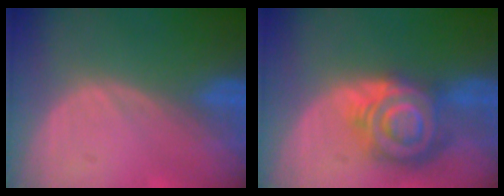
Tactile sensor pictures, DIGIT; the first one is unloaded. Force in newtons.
{"total": 9.1, "press": 9.1, "slide": 0.5}